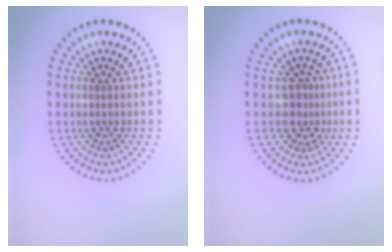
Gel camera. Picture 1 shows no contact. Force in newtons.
{"total": 2.6, "press": 1.8, "slide": 1.9}